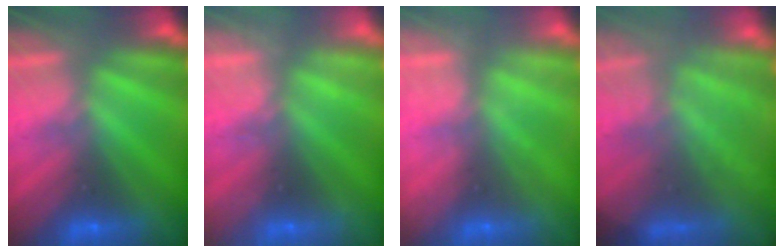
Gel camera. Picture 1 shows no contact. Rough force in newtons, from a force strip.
{"total": 2.2}
{"total": 2.2}
{"total": 7.2}